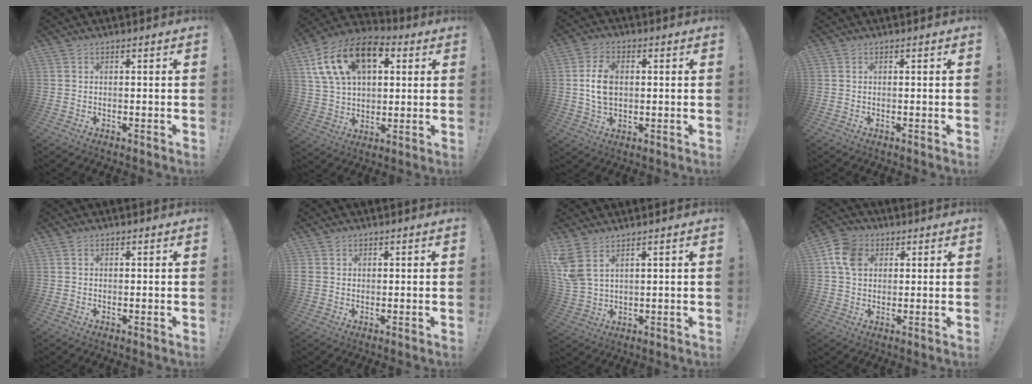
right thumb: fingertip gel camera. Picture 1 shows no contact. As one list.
[{"total": 19.5, "force": [8.1, 12.3, 12.8], "torque": [-0.215, -0.022, 0.148]}, {"total": 9.0, "force": [0.6, 6.1, 6.6], "torque": [-0.116, 0.004, 0.011]}, {"total": 0.0}, {"total": 0.5, "force": [-0.1, 0.5, 0.3], "torque": [-0.008, 0.005, 0.000]}, {"total": 2.3, "force": [0.7, 2.2, 0.5], "torque": [-0.005, 0.002, 0.015]}, {"total": 7.1, "force": [4.5, 3.1, 4.6], "torque": [-0.101, -0.024, 0.088]}, {"total": 9.3, "force": [2.8, 6.9, 5.5], "torque": [-0.090, 0.005, 0.054]}]